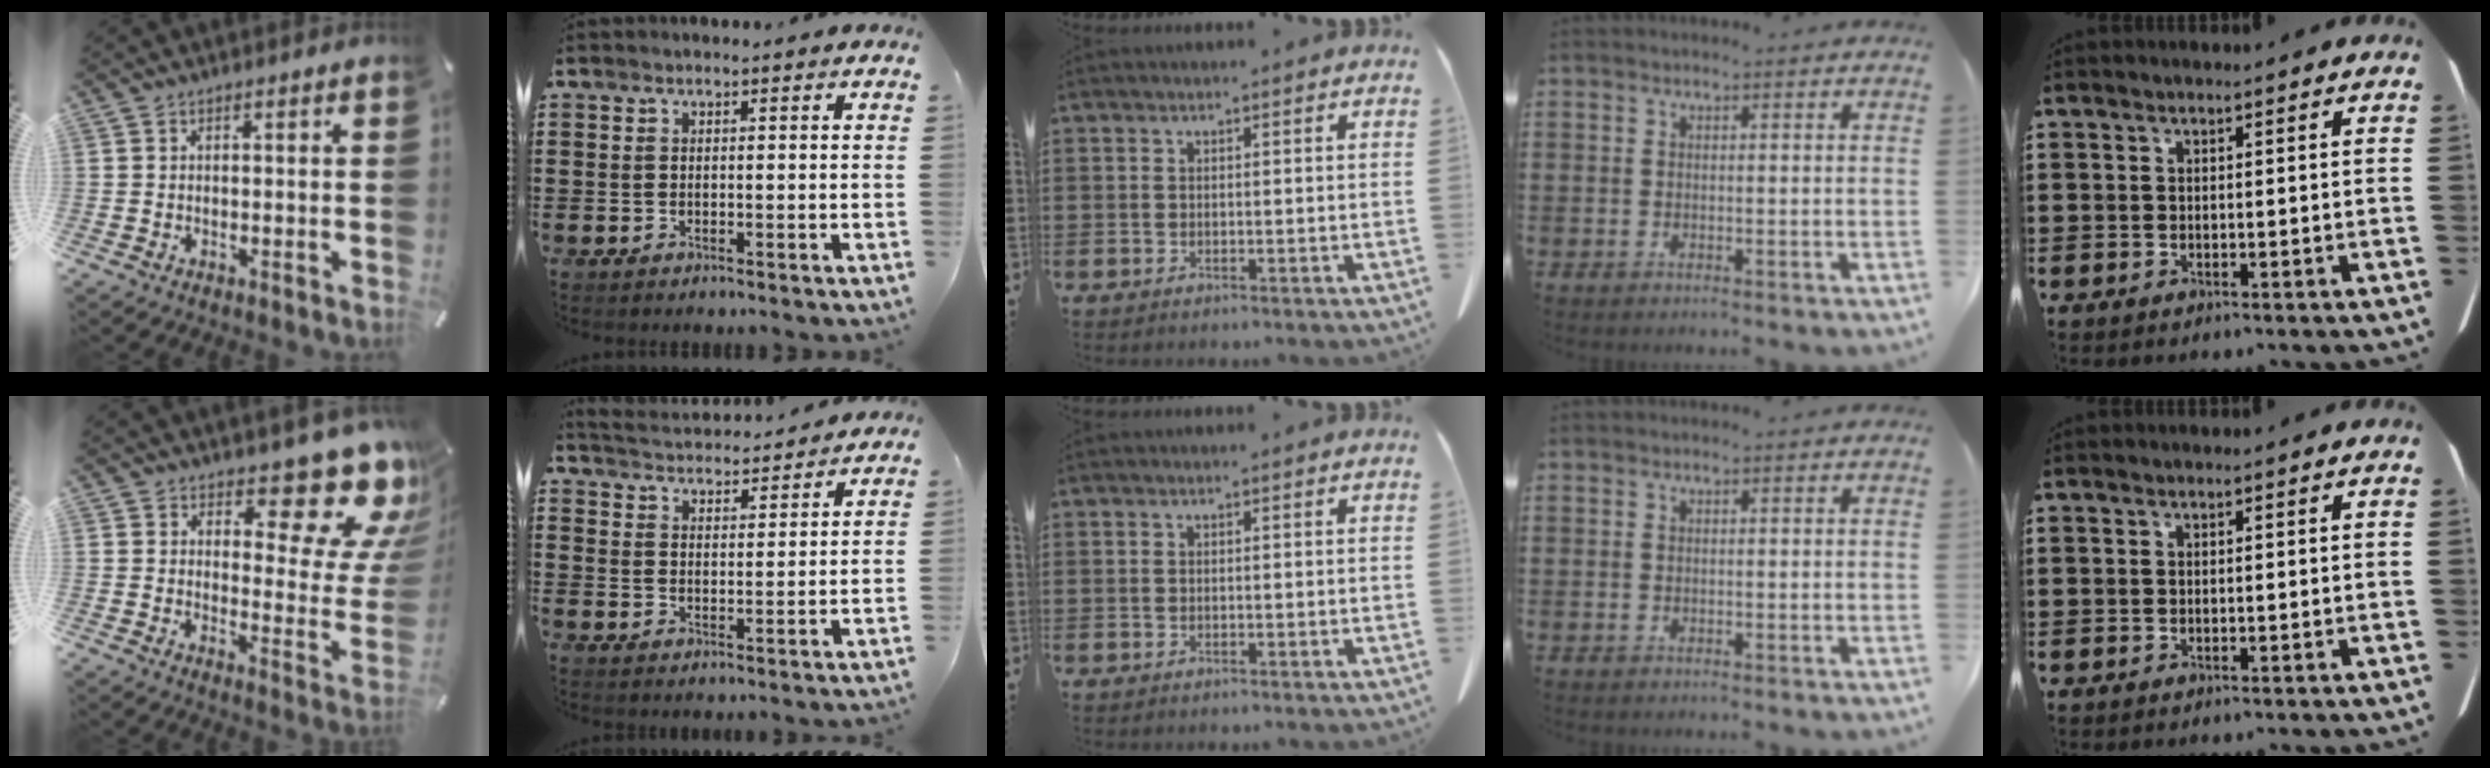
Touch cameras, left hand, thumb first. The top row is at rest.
{"thumb": {"total": 15.4, "force": [10.8, 6.4, 8.9], "torque": [-0.101, -0.100, 0.174]}, "index": {"total": 3.3, "force": [3.3, -0.2, -0.3], "torque": [-0.014, -0.025, 0.053]}}